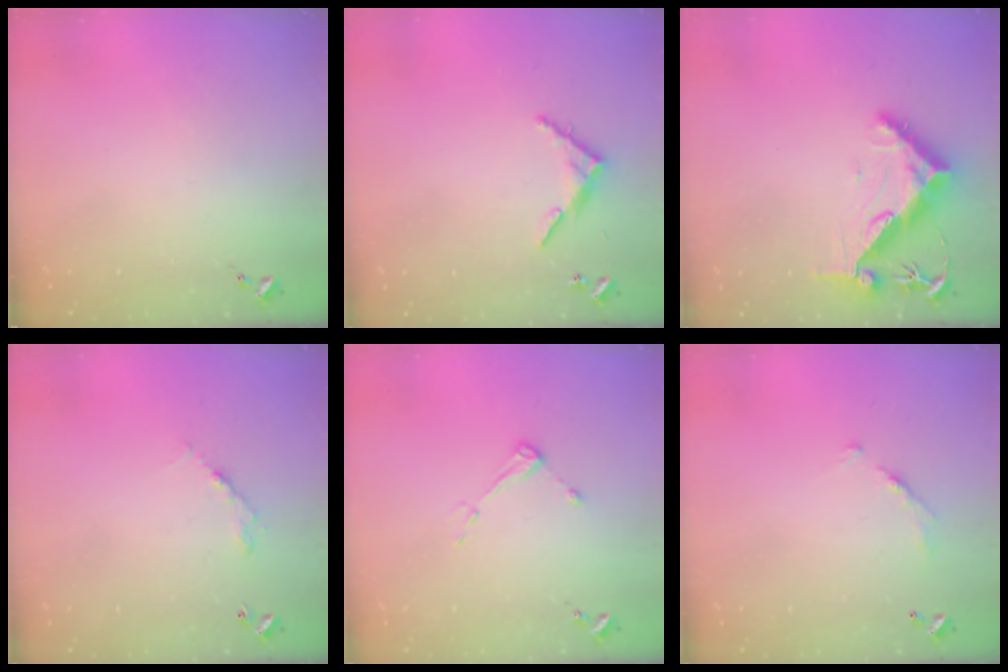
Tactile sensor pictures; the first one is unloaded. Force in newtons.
{"total": 6.9, "press": 6.9, "slide": 0.5}
{"total": 11.0, "press": 10.9, "slide": 1.0}
{"total": 5.1, "press": 5.1, "slide": 0.4}
{"total": 4.2, "press": 4.2, "slide": 0.6}
{"total": 6.5, "press": 6.5, "slide": 0.4}